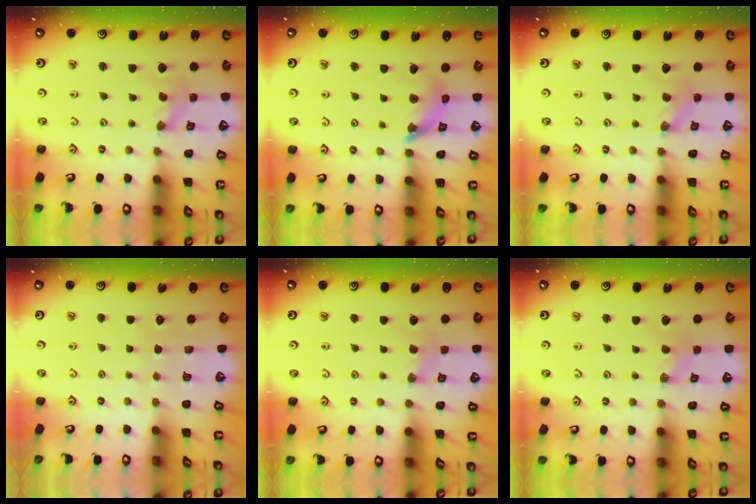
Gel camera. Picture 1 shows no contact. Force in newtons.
{"total": 8.6, "press": 8.6, "slide": 0.8}
{"total": 0.6, "press": 0.6, "slide": 0.2}
{"total": 0.0}
{"total": 2.0, "press": 2.0, "slide": 0.4}
{"total": 2.0, "press": 2.0, "slide": 0.4}